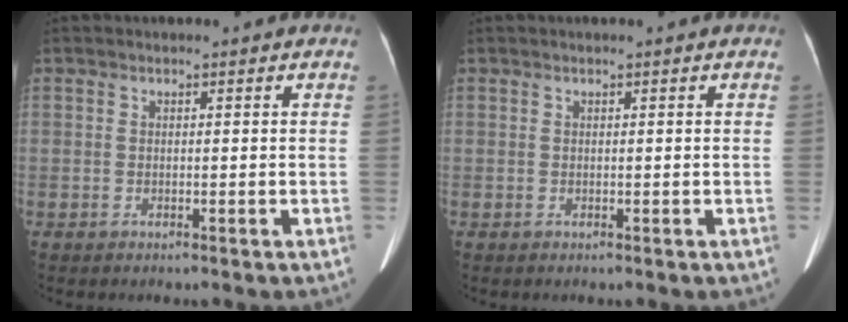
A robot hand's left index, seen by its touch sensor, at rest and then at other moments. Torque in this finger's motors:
{"motor_torque": [-1.20, 0.22, -0.89, -0.01]}